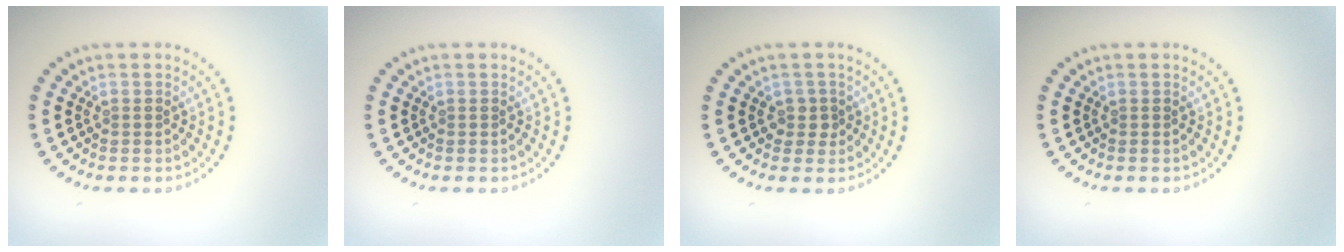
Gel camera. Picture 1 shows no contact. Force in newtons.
{"total": 0.0}
{"total": 1.4, "press": 1.2, "slide": 0.7}
{"total": 0.0}